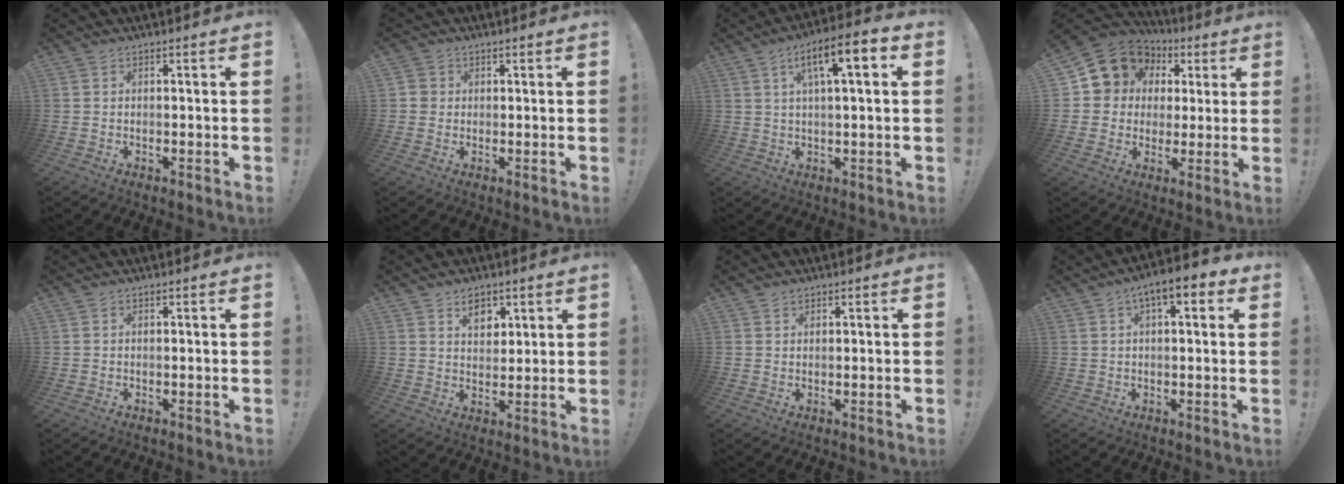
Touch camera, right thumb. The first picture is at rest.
{"total": 2.7, "force": [0.8, 2.6, 0.5], "torque": [-0.007, 0.003, 0.015]}
{"total": 10.1, "force": [3.1, 2.7, 9.2], "torque": [-0.144, -0.003, 0.046]}
{"total": 11.4, "force": [4.6, 10.0, 3.1], "torque": [-0.042, -0.030, 0.101]}
{"total": 0.0}
{"total": 6.3, "force": [4.0, 4.3, 2.4], "torque": [-0.030, -0.022, 0.071]}
{"total": 1.2, "force": [1.0, 0.7, 0.0], "torque": [0.001, -0.003, 0.020]}
{"total": 7.1, "force": [3.0, 2.7, 5.9], "torque": [-0.080, -0.009, 0.050]}